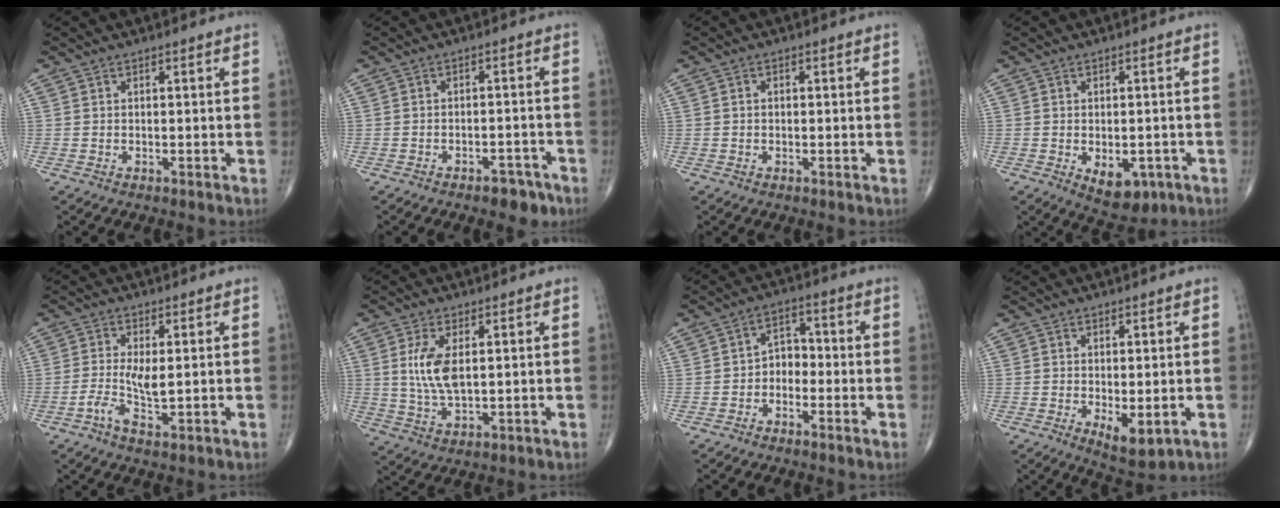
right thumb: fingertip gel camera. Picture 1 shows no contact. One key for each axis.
{"total": 4.4, "fx": -3.1, "fy": 2.1, "fz": 2.3, "tx": -0.017, "ty": 0.019, "tz": -0.041}
{"total": 0.7, "fx": 0.0, "fy": 0.5, "fz": 0.4, "tx": -0.006, "ty": 0.003, "tz": -0.003}
{"total": 6.9, "fx": -2.3, "fy": 4.1, "fz": 5.0, "tx": -0.049, "ty": 0.003, "tz": -0.019}
{"total": 4.3, "fx": -0.5, "fy": 1.3, "fz": 4.1, "tx": -0.086, "ty": 0.001, "tz": -0.013}
{"total": 7.6, "fx": 1.5, "fy": 3.4, "fz": 6.6, "tx": -0.141, "ty": -0.009, "tz": 0.033}
{"total": 4.3, "fx": -1.7, "fy": 3.2, "fz": 2.3, "tx": -0.015, "ty": 0.030, "tz": -0.043}
{"total": 5.4, "fx": -1.2, "fy": 2.3, "fz": 4.7, "tx": -0.068, "ty": -0.017, "tz": -0.010}